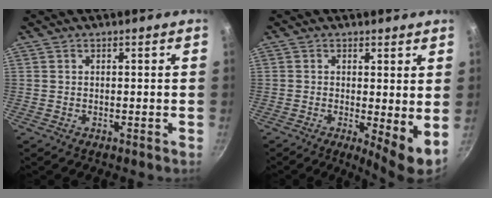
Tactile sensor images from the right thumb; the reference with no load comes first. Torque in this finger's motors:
{"motor_torque": [-0.34, 0.24, -0.05, -0.24, 0.03]}